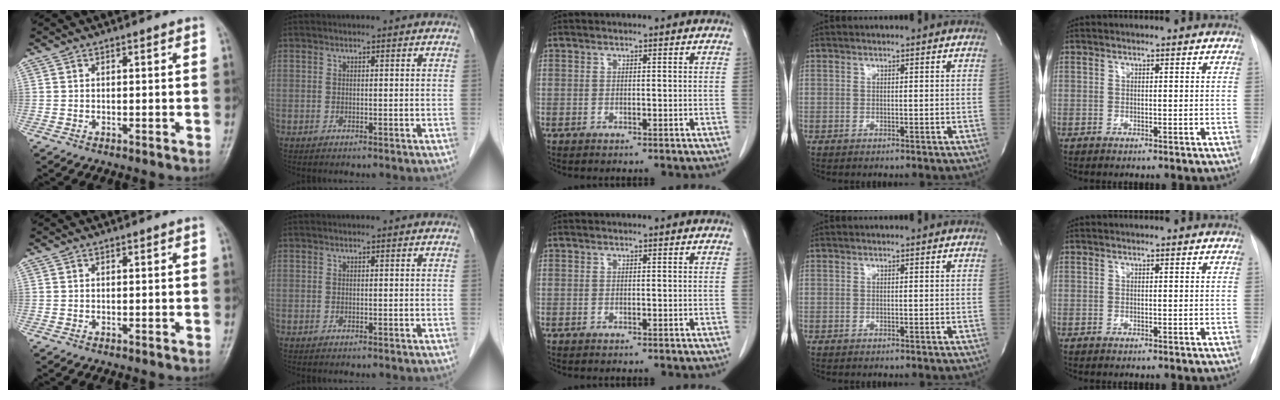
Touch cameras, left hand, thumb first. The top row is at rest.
{}